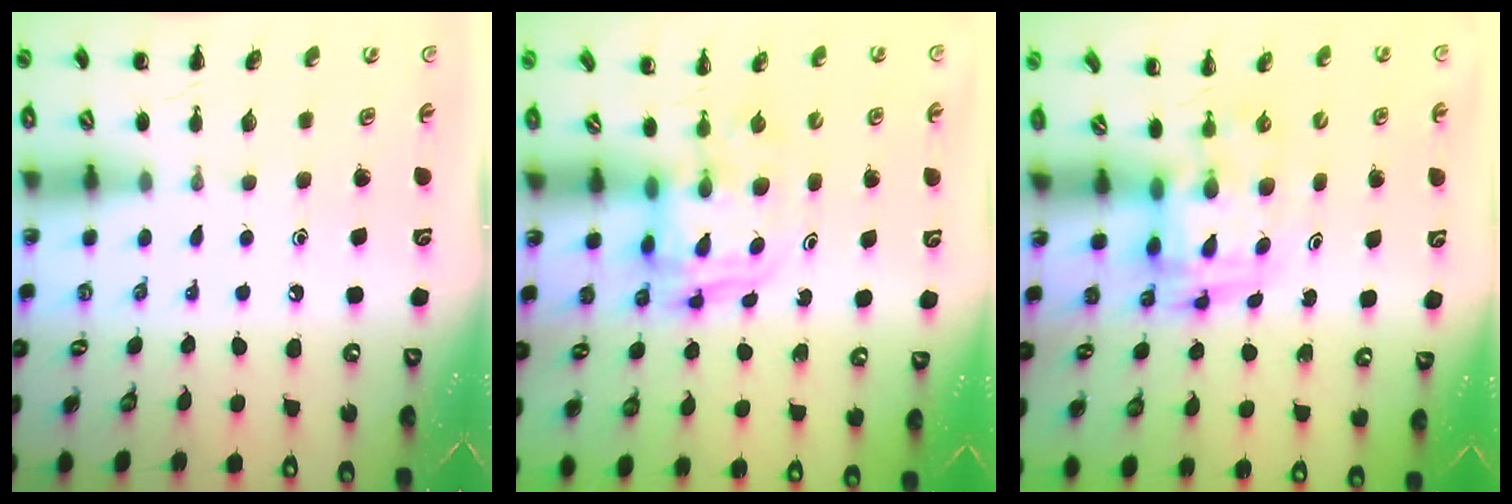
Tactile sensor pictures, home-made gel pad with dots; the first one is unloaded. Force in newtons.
{"total": 2.8, "press": 2.8, "slide": 0.2}
{"total": 3.7, "press": 3.6, "slide": 0.7}